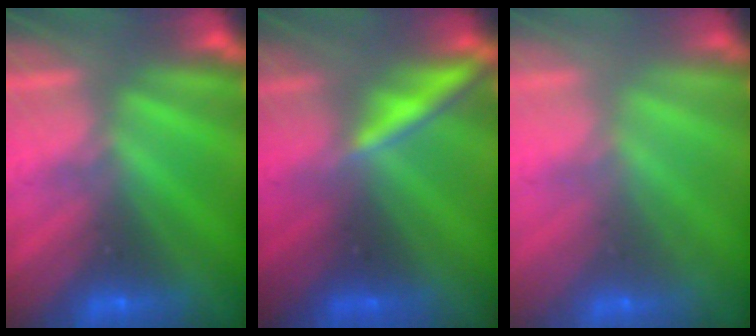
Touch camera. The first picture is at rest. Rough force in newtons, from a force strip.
{"total": 1.6}
{"total": 2.7}